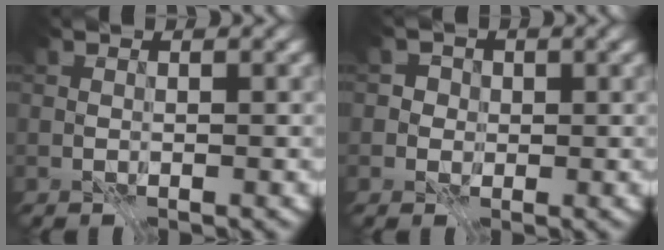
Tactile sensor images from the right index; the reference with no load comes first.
{"total": 2.4, "force": [0.4, 2.3, 0.4], "torque": [0.018, 0.014, -0.016]}